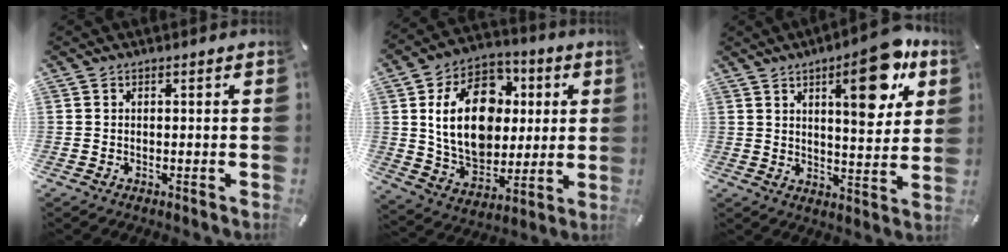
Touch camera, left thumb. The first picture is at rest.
{"total": 20.3, "force": [3.4, 15.3, 13.0], "torque": [-0.243, -0.001, 0.063]}
{"total": 16.1, "force": [8.1, 6.0, 12.6], "torque": [-0.156, -0.040, 0.120]}